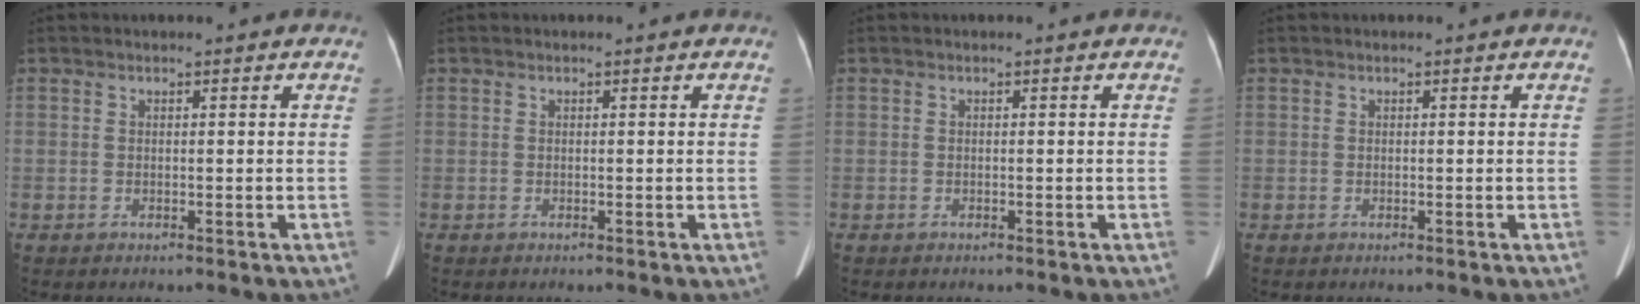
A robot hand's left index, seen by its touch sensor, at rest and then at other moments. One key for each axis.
{"total": 0.0}
{"total": 0.0}
{"total": 0.0}